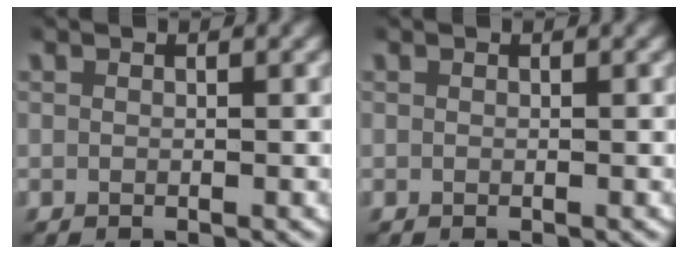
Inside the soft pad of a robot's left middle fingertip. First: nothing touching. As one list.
[{"total": 0.0}]